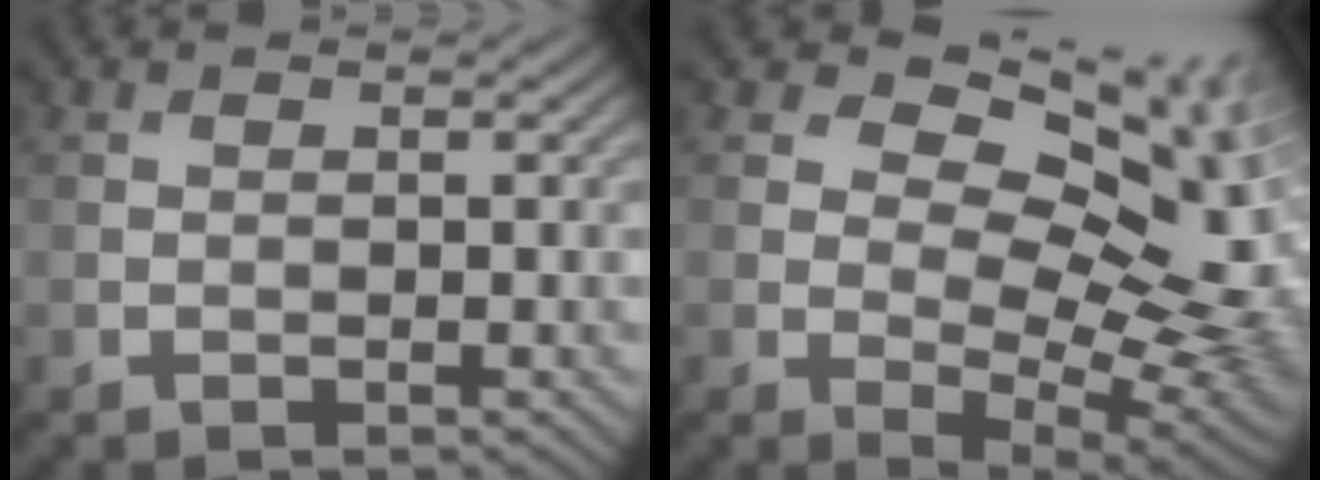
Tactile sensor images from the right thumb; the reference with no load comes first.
{"total": 16.4, "force": [4.8, 9.4, 12.6], "torque": [-0.163, 0.016, 0.091]}